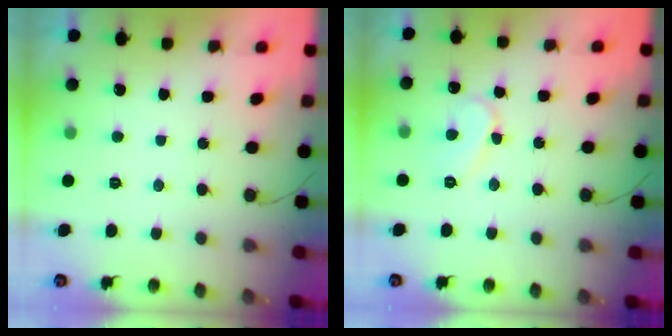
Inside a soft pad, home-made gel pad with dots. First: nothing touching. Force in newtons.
{"total": 6.8, "press": 6.8, "slide": 0.6}